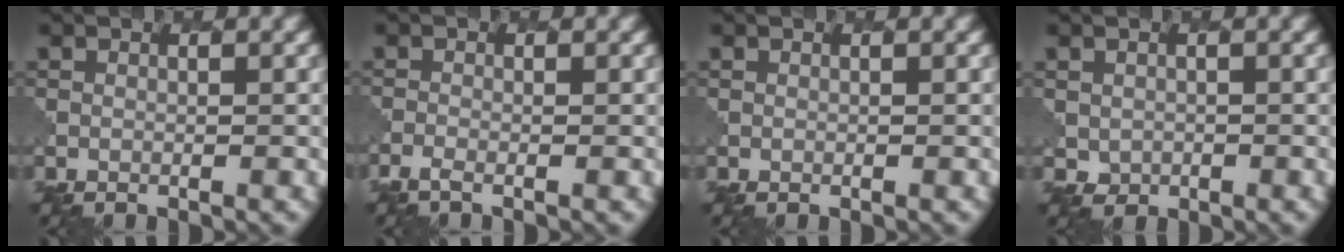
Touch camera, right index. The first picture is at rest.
{"total": 1.4, "force": [-1.1, 0.4, 0.7], "torque": [-0.013, -0.009, -0.029]}
{"total": 0.0}
{"total": 1.2, "force": [0.2, 1.2, 0.1], "torque": [-0.002, -0.008, 0.005]}